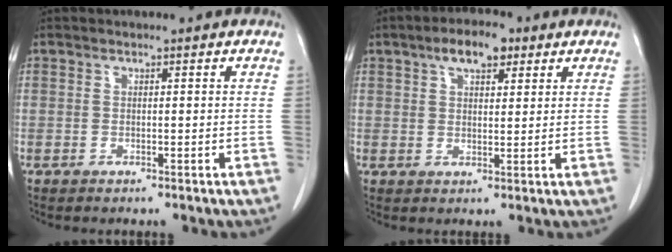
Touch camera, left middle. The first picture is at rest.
{"total": 5.7, "force": [3.3, 2.3, 4.0], "torque": [-0.070, 0.014, 0.052]}